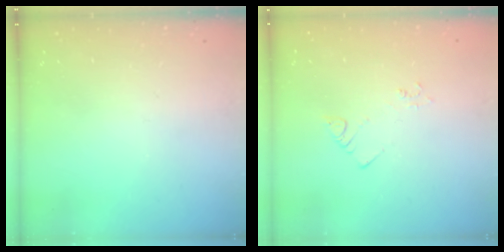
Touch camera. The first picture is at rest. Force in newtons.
{"total": 2.6, "press": 2.6, "slide": 0.3}